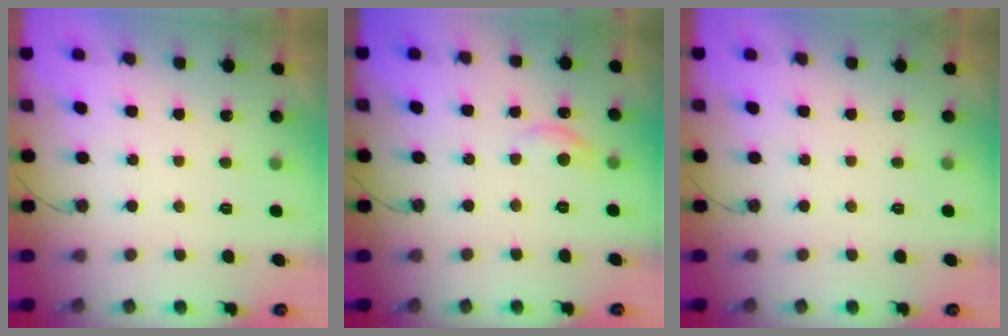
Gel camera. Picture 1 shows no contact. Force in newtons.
{"total": 7.3, "press": 7.3, "slide": 0.5}
{"total": 0.0}